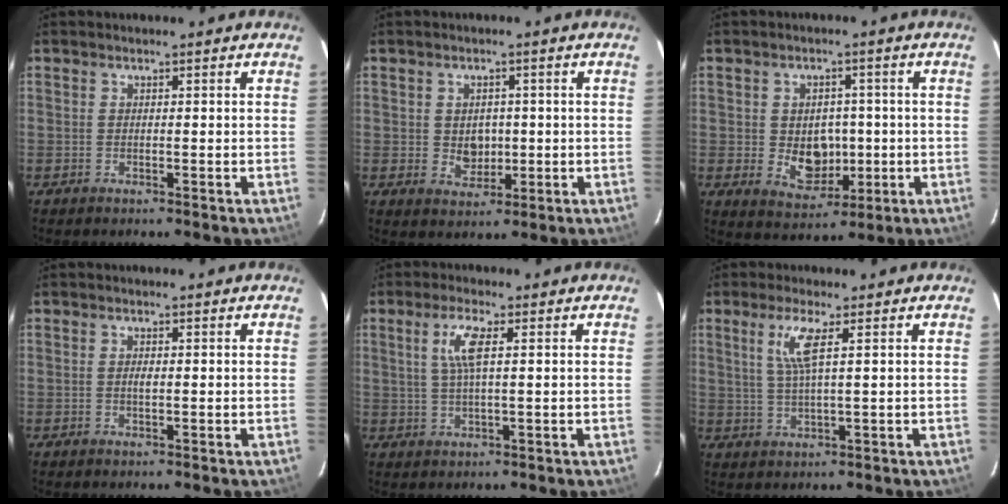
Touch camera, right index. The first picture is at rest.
{"total": 4.3, "force": [-0.1, 3.6, 2.2], "torque": [-0.038, 0.001, 0.006]}
{"total": 7.5, "force": [-0.8, 5.9, 4.5], "torque": [-0.085, -0.002, 0.006]}
{"total": 1.1, "force": [0.0, 0.4, 1.0], "torque": [-0.020, 0.001, -0.002]}
{"total": 5.2, "force": [1.5, 0.8, 4.9], "torque": [-0.098, 0.003, 0.030]}
{"total": 5.2, "force": [2.0, 0.2, 4.8], "torque": [-0.097, -0.002, 0.043]}